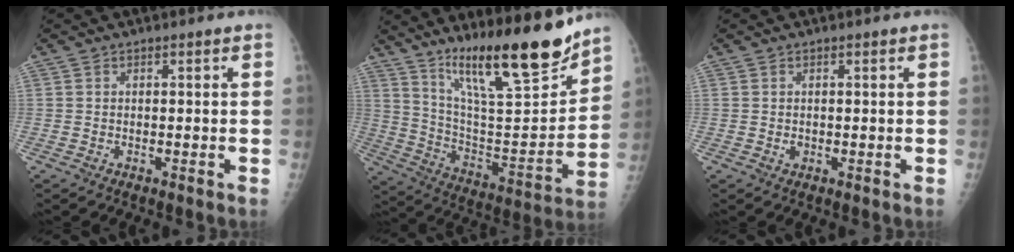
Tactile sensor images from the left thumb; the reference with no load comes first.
{"total": 22.5, "force": [16.7, 4.0, 14.6], "torque": [-0.205, -0.096, 0.287]}
{"total": 0.8, "force": [0.2, 0.7, 0.4], "torque": [-0.001, 0.000, 0.002]}